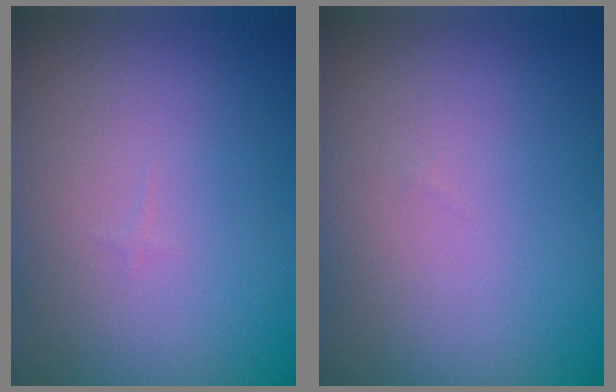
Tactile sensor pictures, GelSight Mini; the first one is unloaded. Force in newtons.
{"total": 0.0}